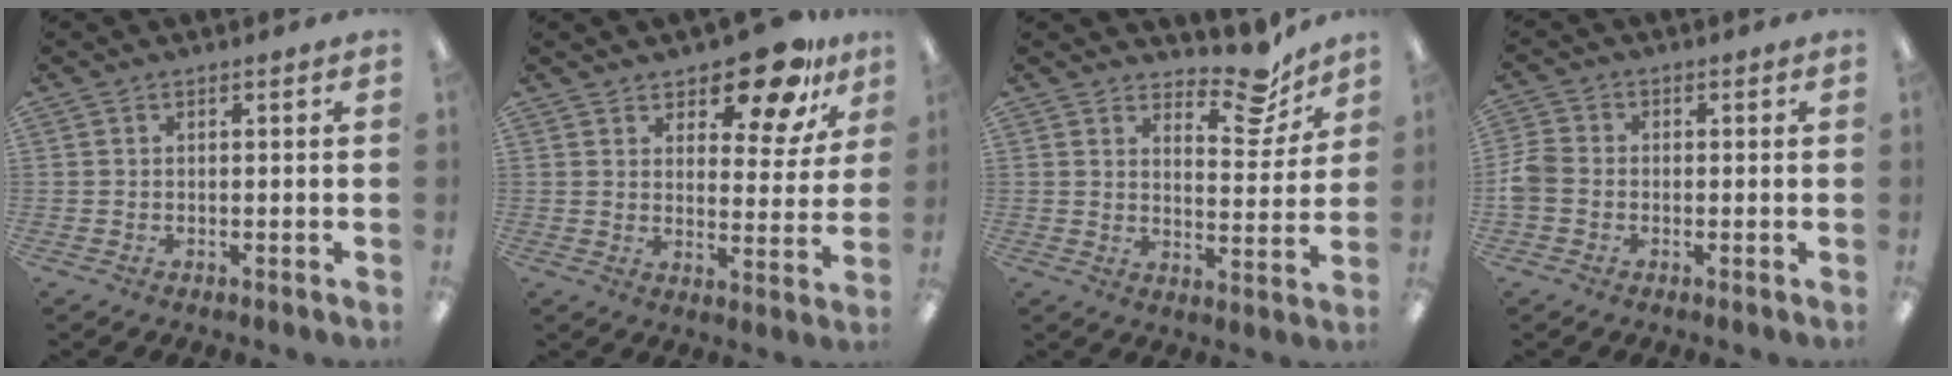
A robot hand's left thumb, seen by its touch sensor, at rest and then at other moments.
{"total": 13.7, "force": [10.3, 5.5, 7.1], "torque": [-0.091, -0.064, 0.176]}
{"total": 11.5, "force": [9.3, 4.3, 5.3], "torque": [-0.052, -0.070, 0.160]}
{"total": 5.0, "force": [-1.3, 3.9, 2.8], "torque": [-0.058, 0.011, -0.023]}